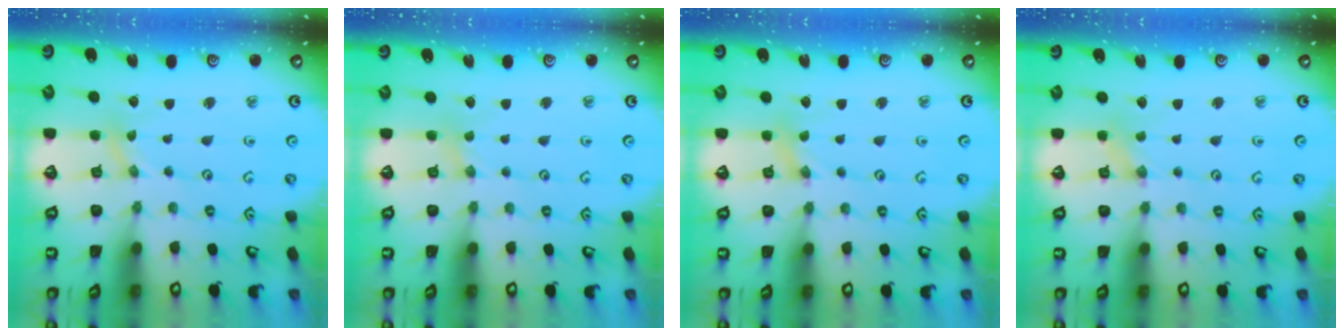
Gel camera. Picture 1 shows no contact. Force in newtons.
{"total": 1.1, "press": 1.1, "slide": 0.4}
{"total": 1.1, "press": 1.1, "slide": 0.2}
{"total": 0.0}